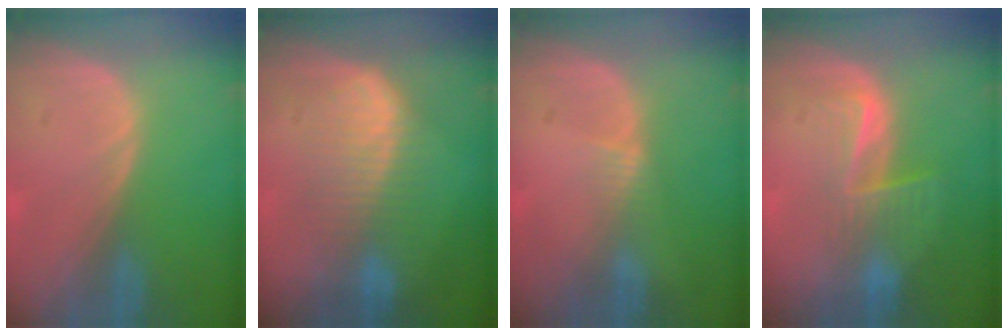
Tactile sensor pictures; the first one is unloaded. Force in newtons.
{"total": 6.9, "press": 6.9, "slide": 0.5}
{"total": 1.4, "press": 1.1, "slide": 0.8}
{"total": 6.7, "press": 5.7, "slide": 3.6}